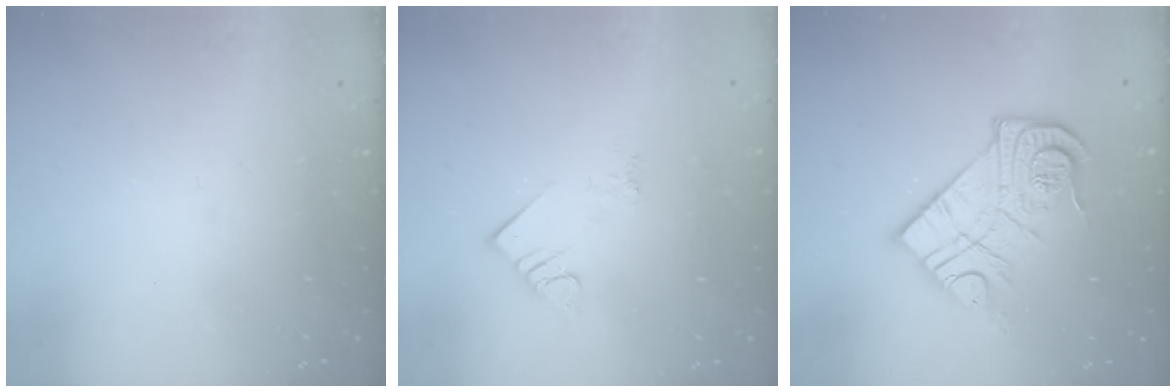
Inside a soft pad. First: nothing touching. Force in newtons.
{"total": 4.1, "press": 4.1, "slide": 0.3}
{"total": 14.2, "press": 14.2, "slide": 0.8}